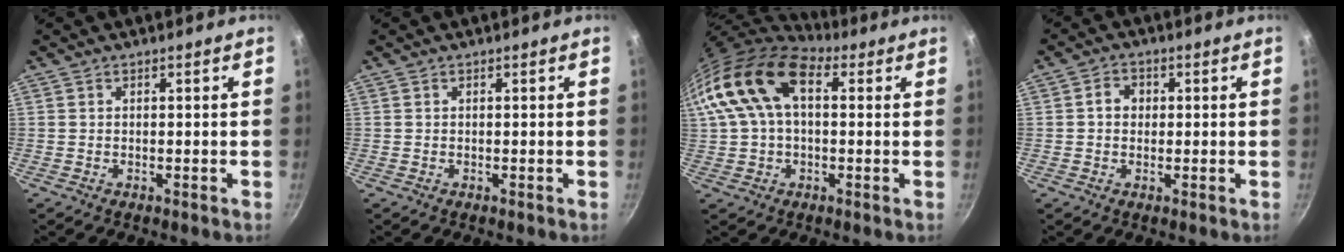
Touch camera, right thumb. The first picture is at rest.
{"total": 0.0}
{"total": 16.3, "force": [4.0, 9.8, 12.4], "torque": [-0.228, 0.029, 0.058]}
{"total": 3.1, "force": [0.3, 2.6, 1.6], "torque": [-0.012, 0.006, 0.001]}